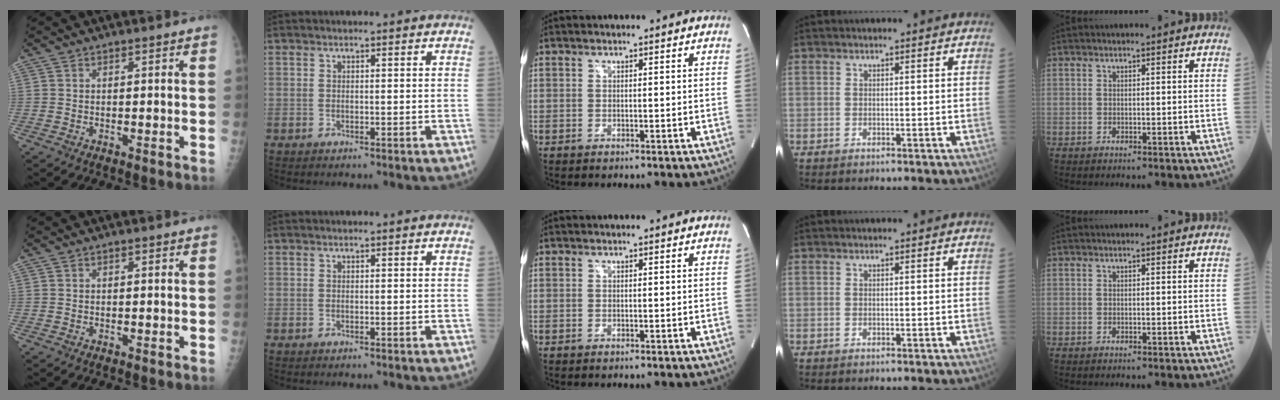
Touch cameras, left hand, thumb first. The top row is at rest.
{}